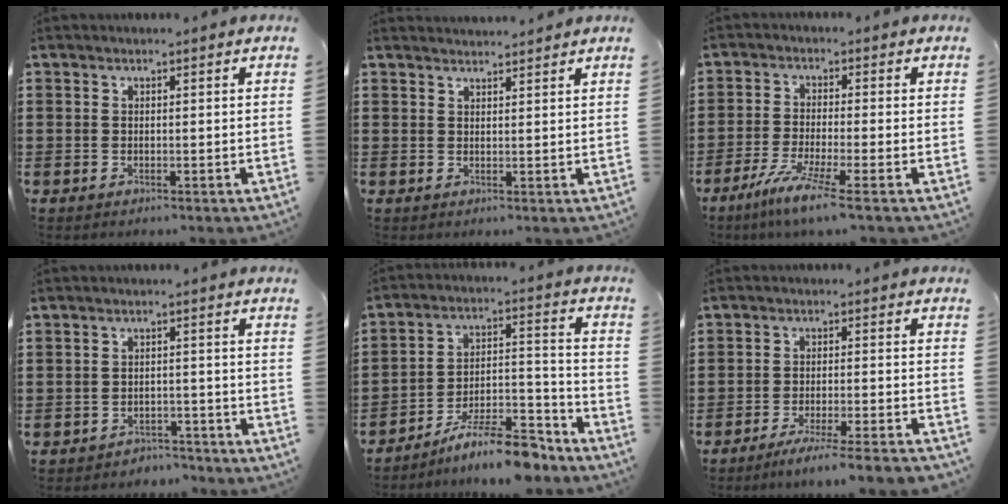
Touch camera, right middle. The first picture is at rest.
{"total": 1.9, "force": [1.9, -0.3, 0.0], "torque": [-0.003, 0.003, 0.036]}
{"total": 5.5, "force": [-3.8, -0.2, 4.0], "torque": [-0.086, -0.018, -0.070]}
{"total": 2.5, "force": [-2.5, 0.5, -0.2], "torque": [-0.005, 0.001, -0.056]}
{"total": 10.7, "force": [-9.3, 1.4, 5.2], "torque": [-0.078, 0.028, -0.174]}
{"total": 4.4, "force": [-3.9, -0.5, 1.9], "torque": [-0.036, -0.013, -0.075]}